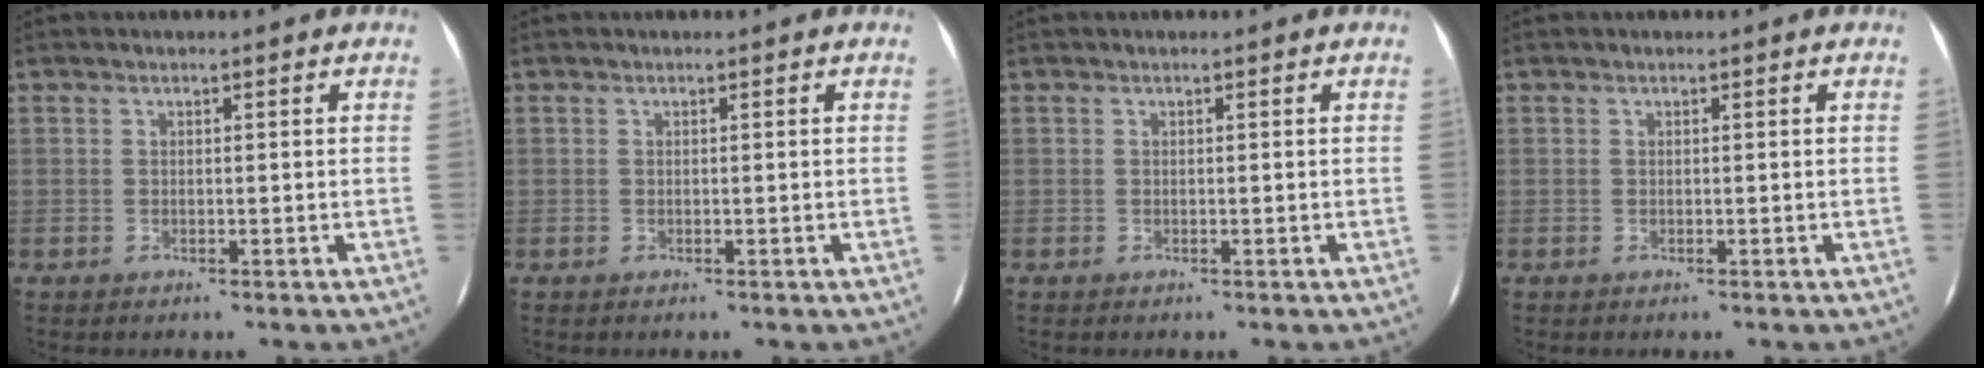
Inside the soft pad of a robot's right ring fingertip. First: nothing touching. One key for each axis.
{"total": 0.0}
{"total": 0.0}
{"total": 0.0}